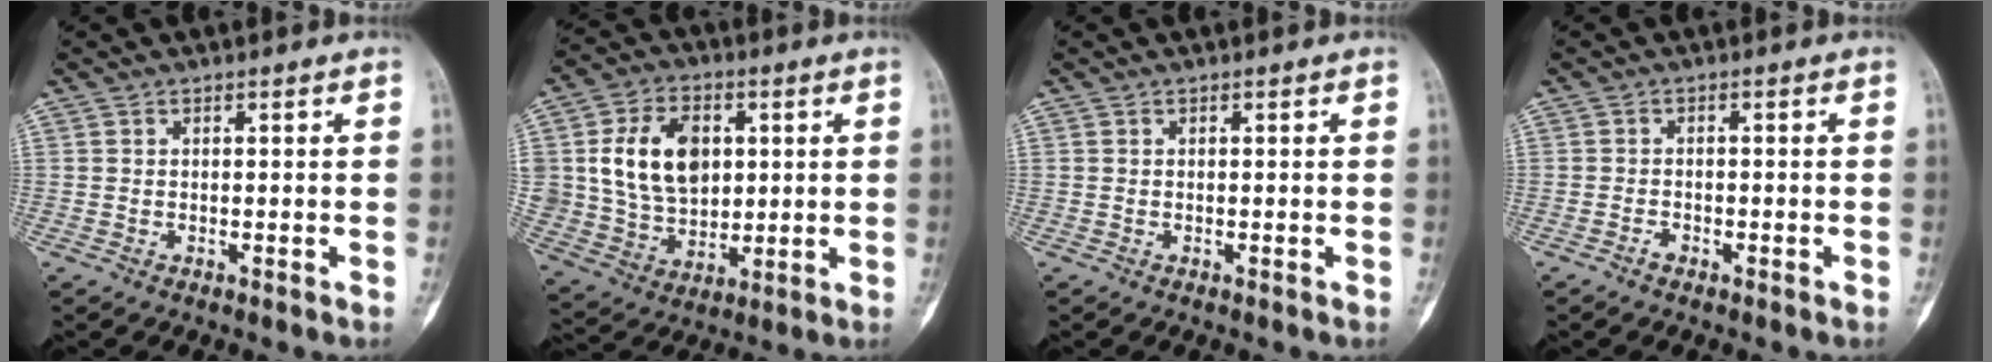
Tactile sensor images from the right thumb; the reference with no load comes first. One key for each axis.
{"total": 15.7, "fx": 3.1, "fy": 11.3, "fz": 10.5, "tx": -0.147, "ty": -0.005, "tz": 0.063}
{"total": 0.0}
{"total": 1.3, "fx": -1.0, "fy": 0.7, "fz": 0.5, "tx": -0.009, "ty": 0.005, "tz": -0.021}